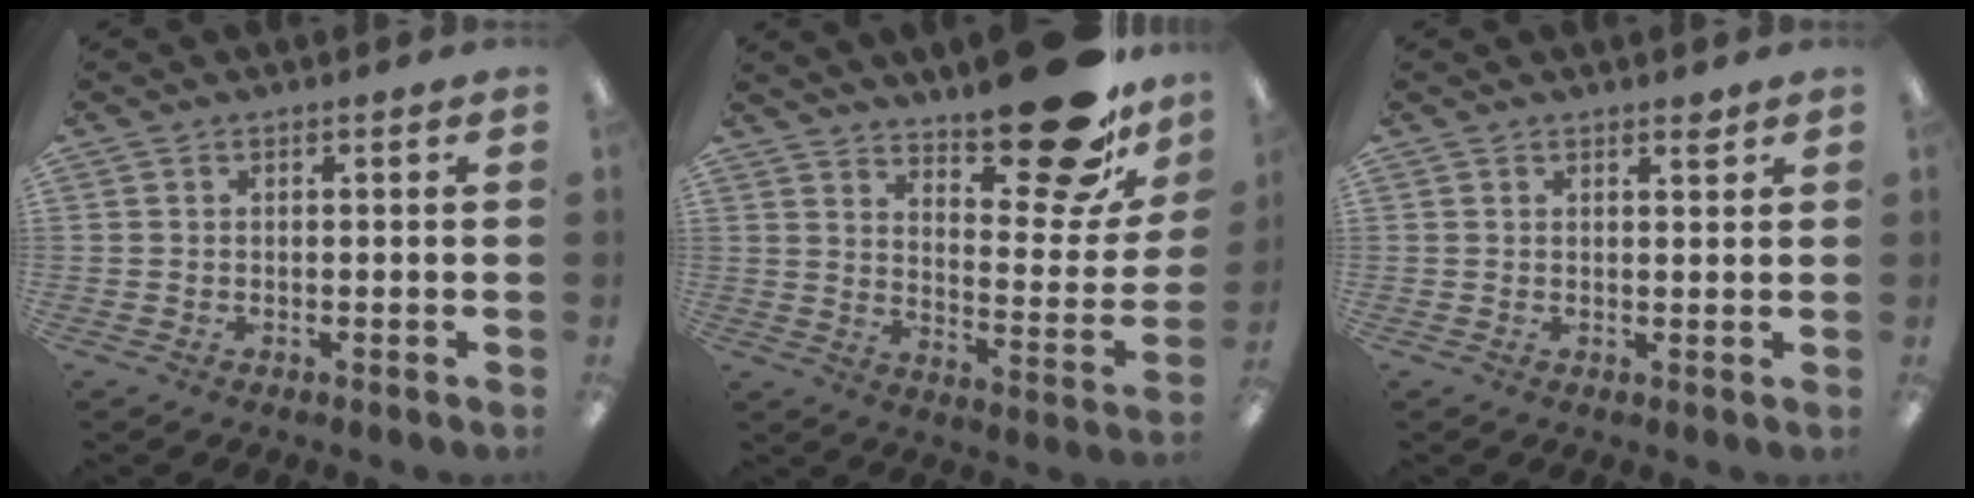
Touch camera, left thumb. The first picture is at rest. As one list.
[{"total": 22.5, "force": [16.5, 7.3, 13.5], "torque": [-0.167, -0.120, 0.266]}, {"total": 1.9, "force": [1.6, 0.3, 1.0], "torque": [-0.006, -0.008, 0.024]}]